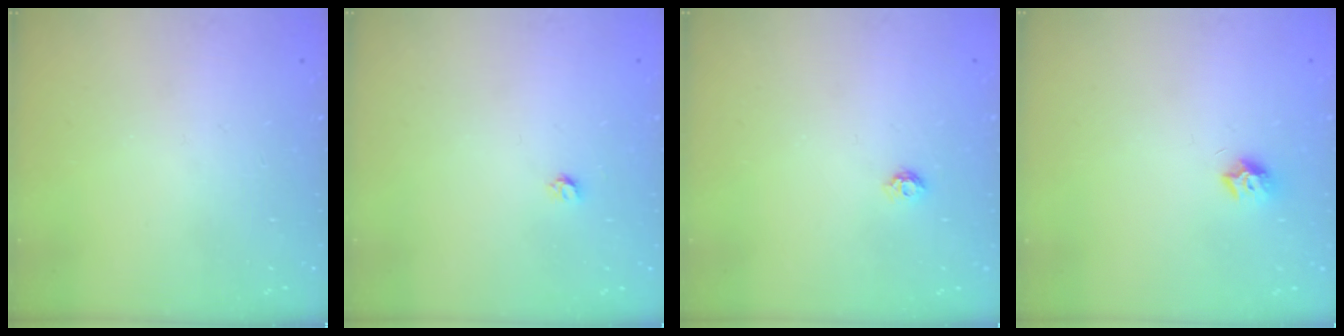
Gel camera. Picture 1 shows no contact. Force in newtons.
{"total": 3.2, "press": 3.2, "slide": 0.3}
{"total": 3.9, "press": 3.9, "slide": 0.5}
{"total": 7.6, "press": 7.6, "slide": 0.7}